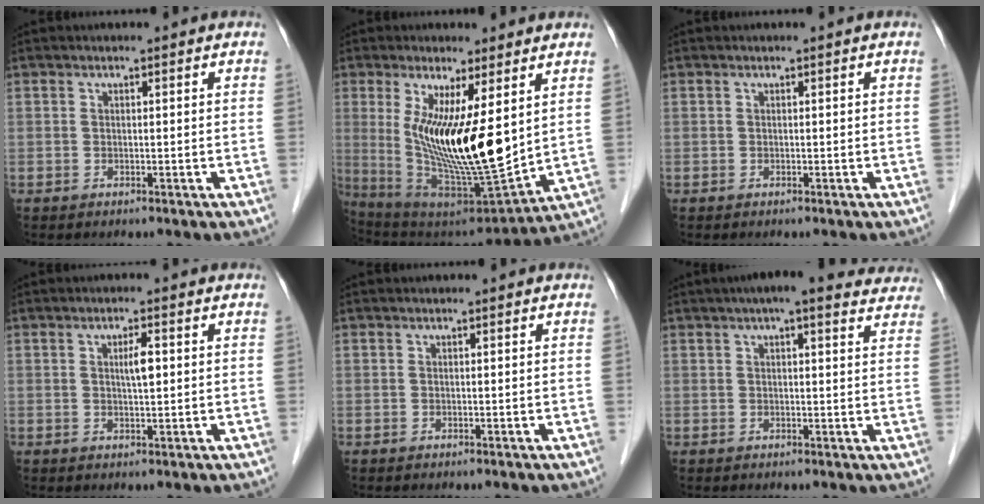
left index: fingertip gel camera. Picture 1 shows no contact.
{"total": 16.6, "force": [3.2, 2.9, 16.0], "torque": [-0.290, -0.027, 0.070]}
{"total": 0.0}
{"total": 2.6, "force": [0.5, 0.5, 2.5], "torque": [-0.042, 0.002, 0.009]}
{"total": 0.0}
{"total": 12.7, "force": [10.3, 3.1, 6.7], "torque": [-0.075, 0.033, 0.117]}